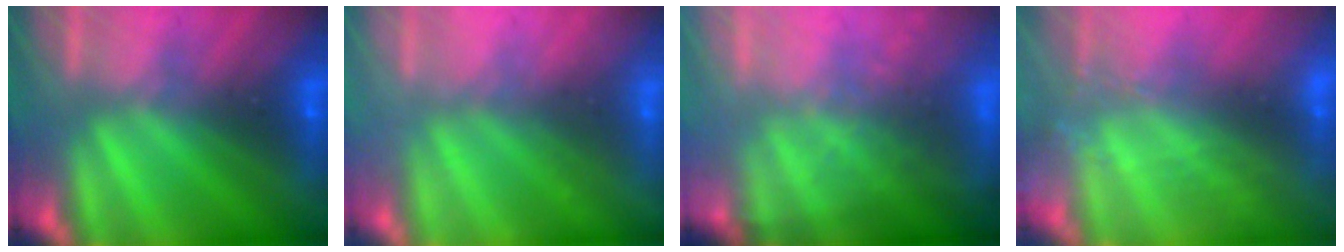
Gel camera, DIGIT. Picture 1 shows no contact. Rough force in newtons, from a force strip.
{"total": 2.3}
{"total": 8.1}
{"total": 2.2}